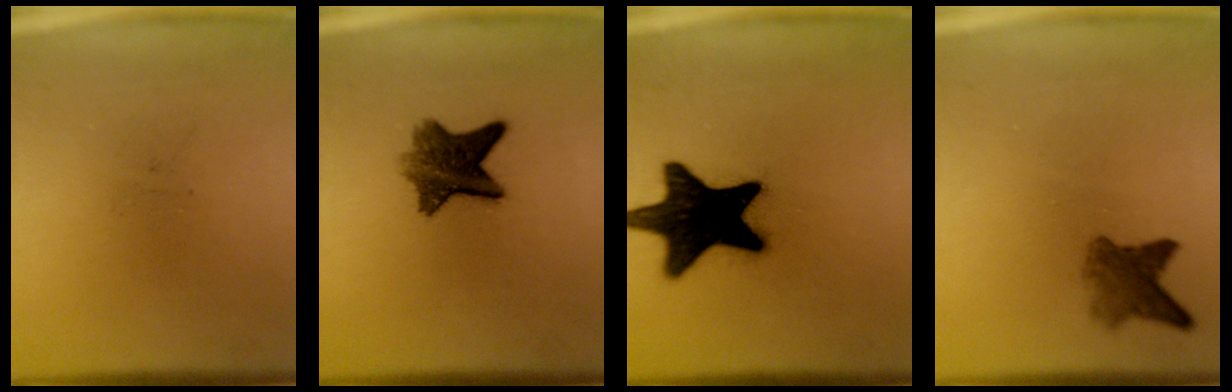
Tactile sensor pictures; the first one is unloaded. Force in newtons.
{"total": 7.5}
{"total": 19.2}
{"total": 3.9}